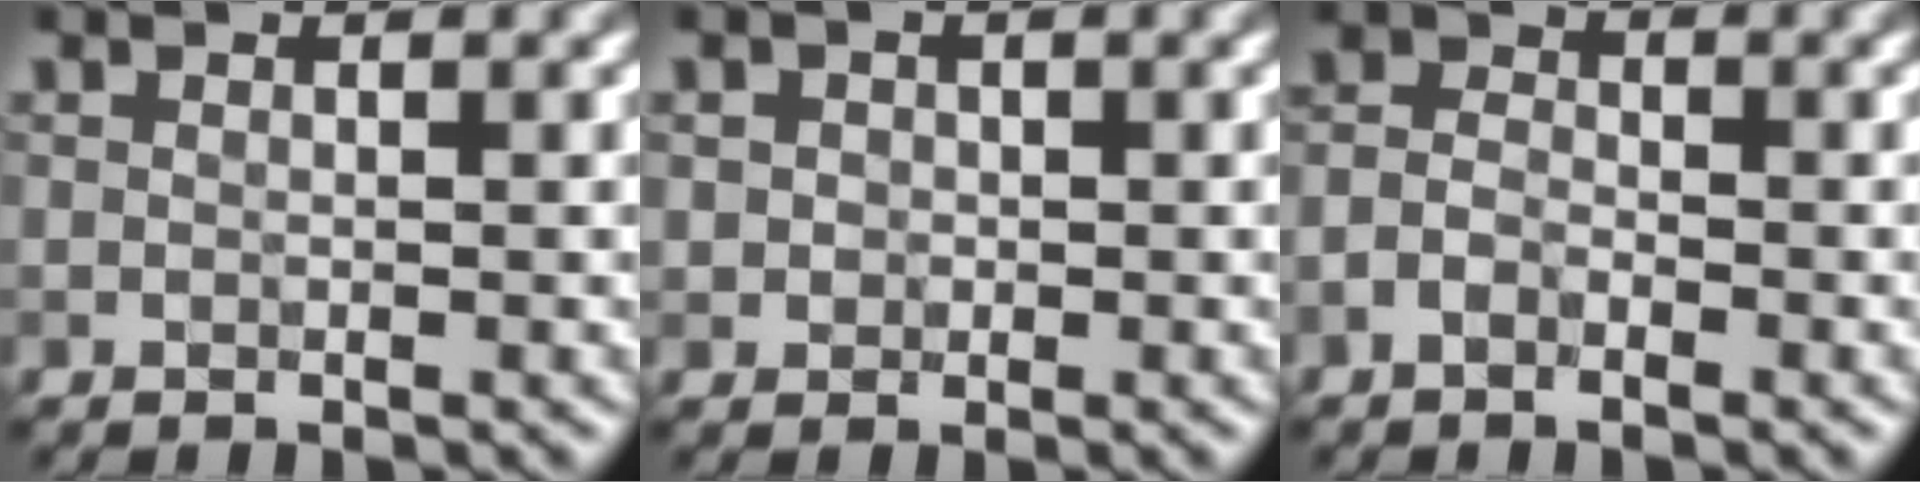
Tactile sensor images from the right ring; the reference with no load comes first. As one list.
[{"total": 1.2, "force": [0.2, 1.2, 0.3], "torque": [0.003, 0.001, 0.004]}, {"total": 2.1, "force": [-1.3, 1.2, 1.1], "torque": [-0.020, 0.005, -0.033]}]